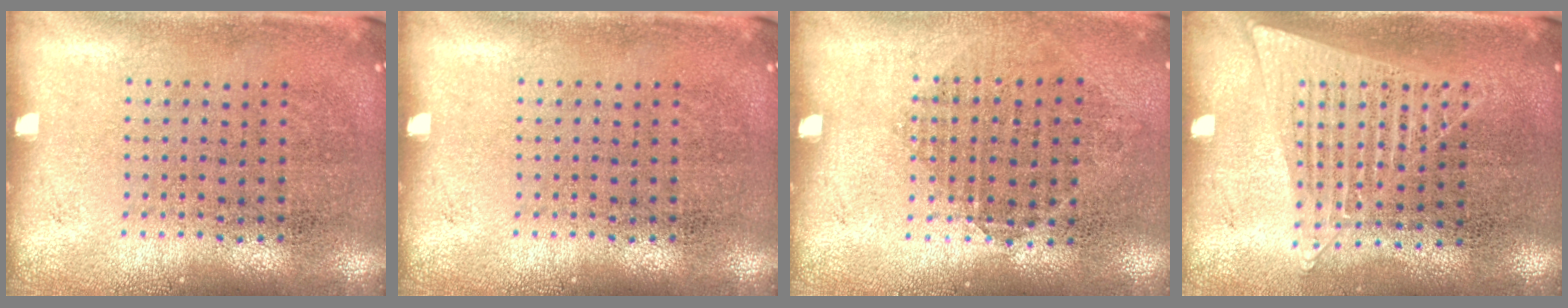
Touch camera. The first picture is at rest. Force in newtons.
{"total": 0.0}
{"total": 0.9, "press": 0.8, "slide": 0.4}
{"total": 1.3, "press": 1.2, "slide": 0.4}